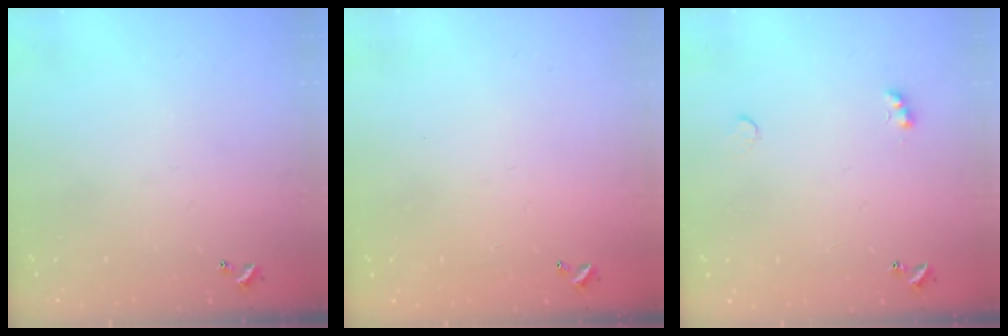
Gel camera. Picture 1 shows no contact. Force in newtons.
{"total": 2.9, "press": 2.9, "slide": 0.1}
{"total": 3.8, "press": 3.7, "slide": 0.6}